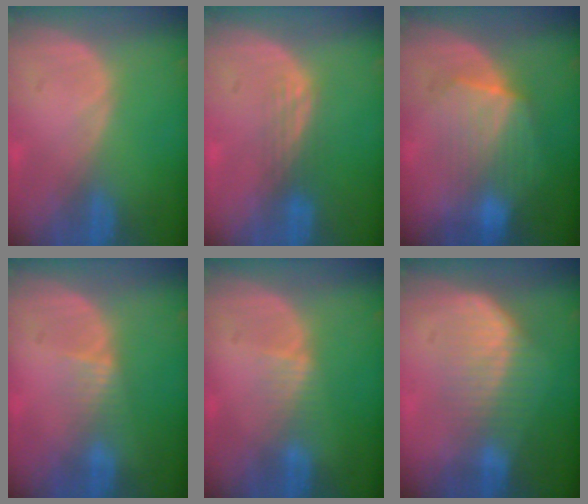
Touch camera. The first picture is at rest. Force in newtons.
{"total": 2.9, "press": 2.5, "slide": 1.5}
{"total": 6.9, "press": 6.9, "slide": 1.1}
{"total": 2.3, "press": 2.1, "slide": 1.0}
{"total": 1.9, "press": 1.9, "slide": 0.2}
{"total": 7.1, "press": 6.2, "slide": 3.5}